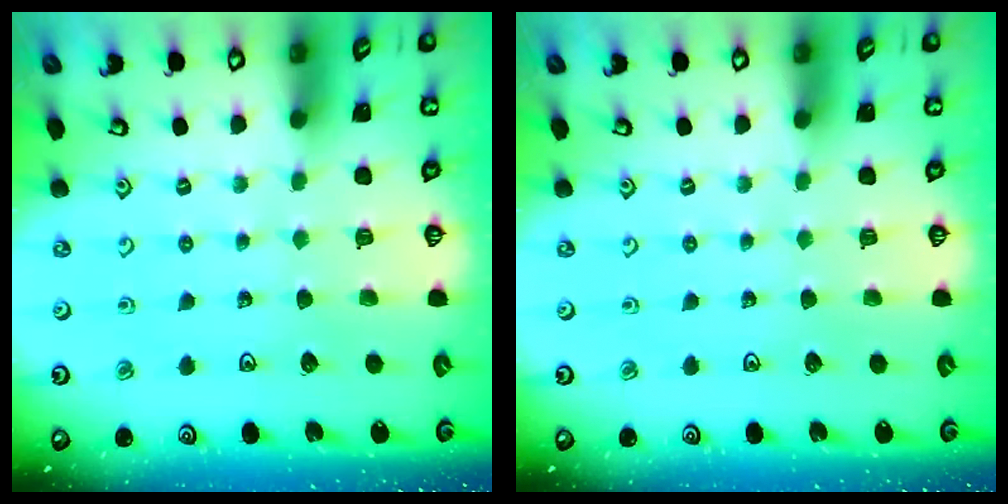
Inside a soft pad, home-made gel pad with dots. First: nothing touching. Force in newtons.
{"total": 0.0}